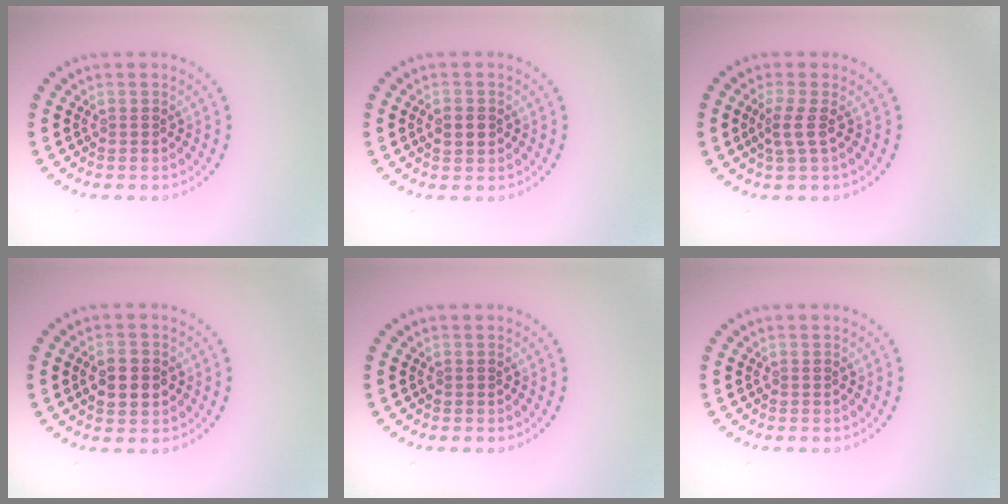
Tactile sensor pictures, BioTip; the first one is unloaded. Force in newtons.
{"total": 2.0, "press": 2.0, "slide": 0.1}
{"total": 1.7, "press": 1.3, "slide": 1.1}
{"total": 3.0, "press": 3.0, "slide": 0.0}
{"total": 0.0}
{"total": 0.0}